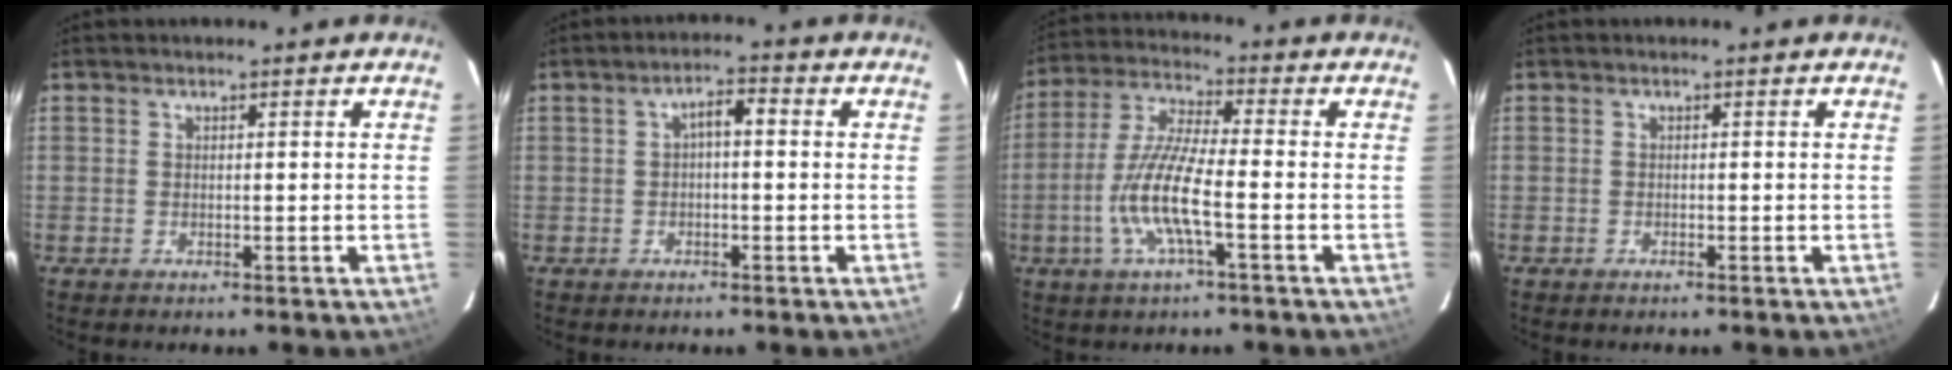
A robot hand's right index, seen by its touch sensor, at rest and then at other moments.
{"total": 3.1, "force": [-0.1, 1.3, 2.8], "torque": [-0.050, 0.014, -0.001]}
{"total": 11.0, "force": [-3.4, 1.4, 10.4], "torque": [-0.222, -0.003, -0.067]}
{"total": 0.0}